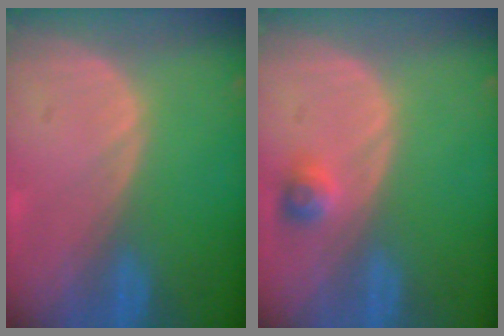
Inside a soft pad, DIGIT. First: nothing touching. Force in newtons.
{"total": 2.2, "press": 2.2, "slide": 0.2}